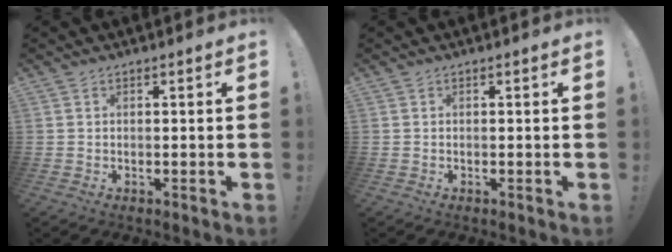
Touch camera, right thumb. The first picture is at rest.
{"total": 0.0}